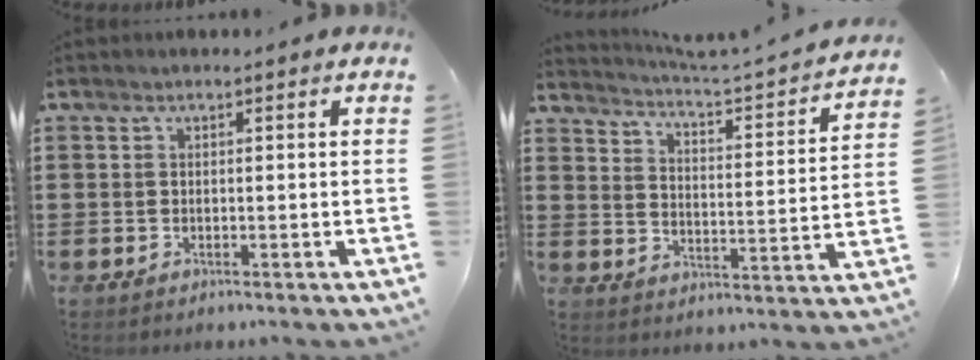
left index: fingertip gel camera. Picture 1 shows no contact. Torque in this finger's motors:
{"motor_torque": [0.77, -1.37, -0.06, -0.02]}